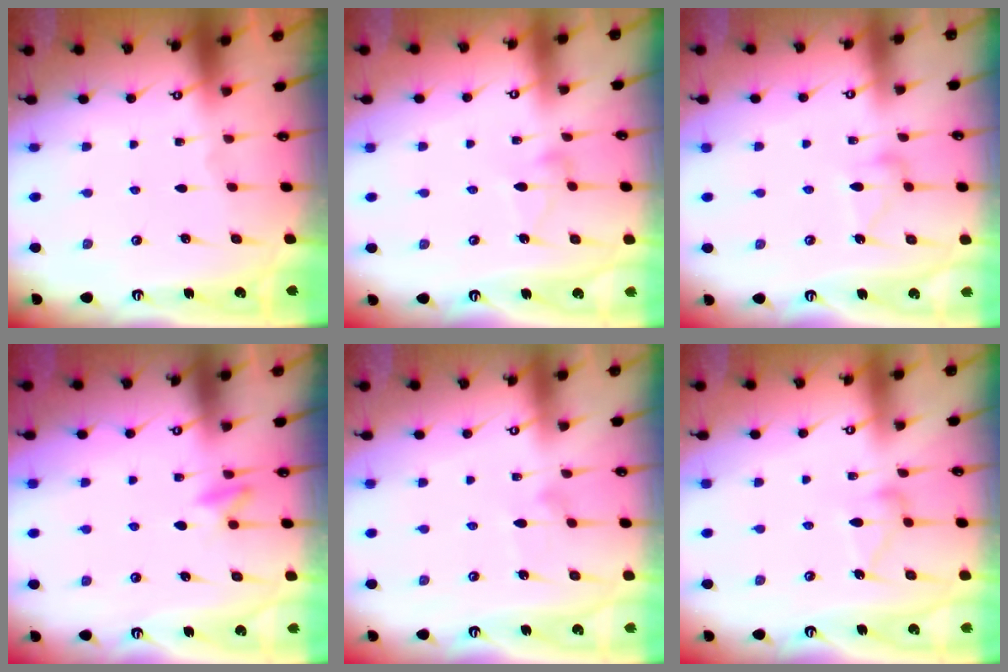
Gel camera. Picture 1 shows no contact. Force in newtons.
{"total": 3.7, "press": 3.7, "slide": 0.1}
{"total": 10.1, "press": 10.0, "slide": 0.4}
{"total": 4.9, "press": 4.8, "slide": 0.6}
{"total": 7.4, "press": 7.4, "slide": 0.4}
{"total": 11.5, "press": 11.4, "slide": 0.5}